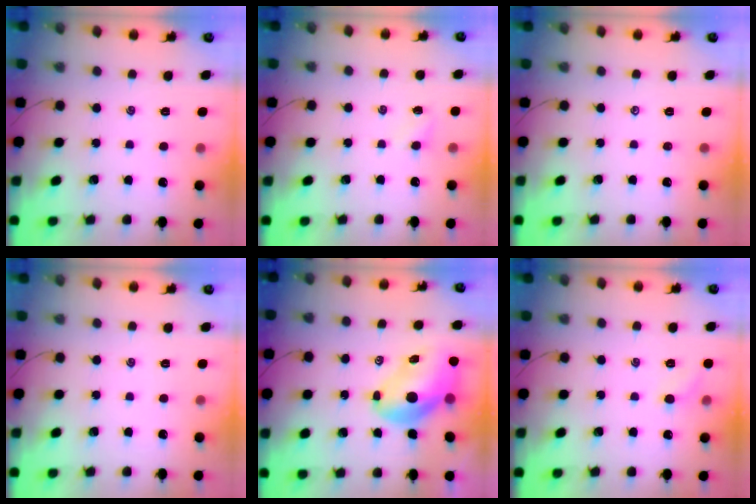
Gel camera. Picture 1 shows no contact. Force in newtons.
{"total": 2.6, "press": 2.5, "slide": 0.9}
{"total": 0.0}
{"total": 0.0}
{"total": 11.1, "press": 10.6, "slide": 3.5}
{"total": 4.6, "press": 4.4, "slide": 1.4}